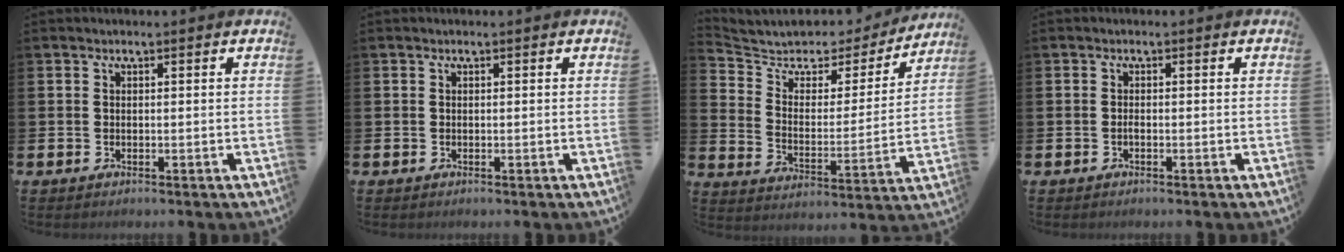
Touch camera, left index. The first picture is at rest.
{"total": 0.0}
{"total": 5.6, "force": [4.8, 2.8, 0.8], "torque": [-0.057, -0.038, 0.078]}
{"total": 0.5, "force": [-0.3, 0.1, 0.4], "torque": [-0.002, -0.006, -0.006]}